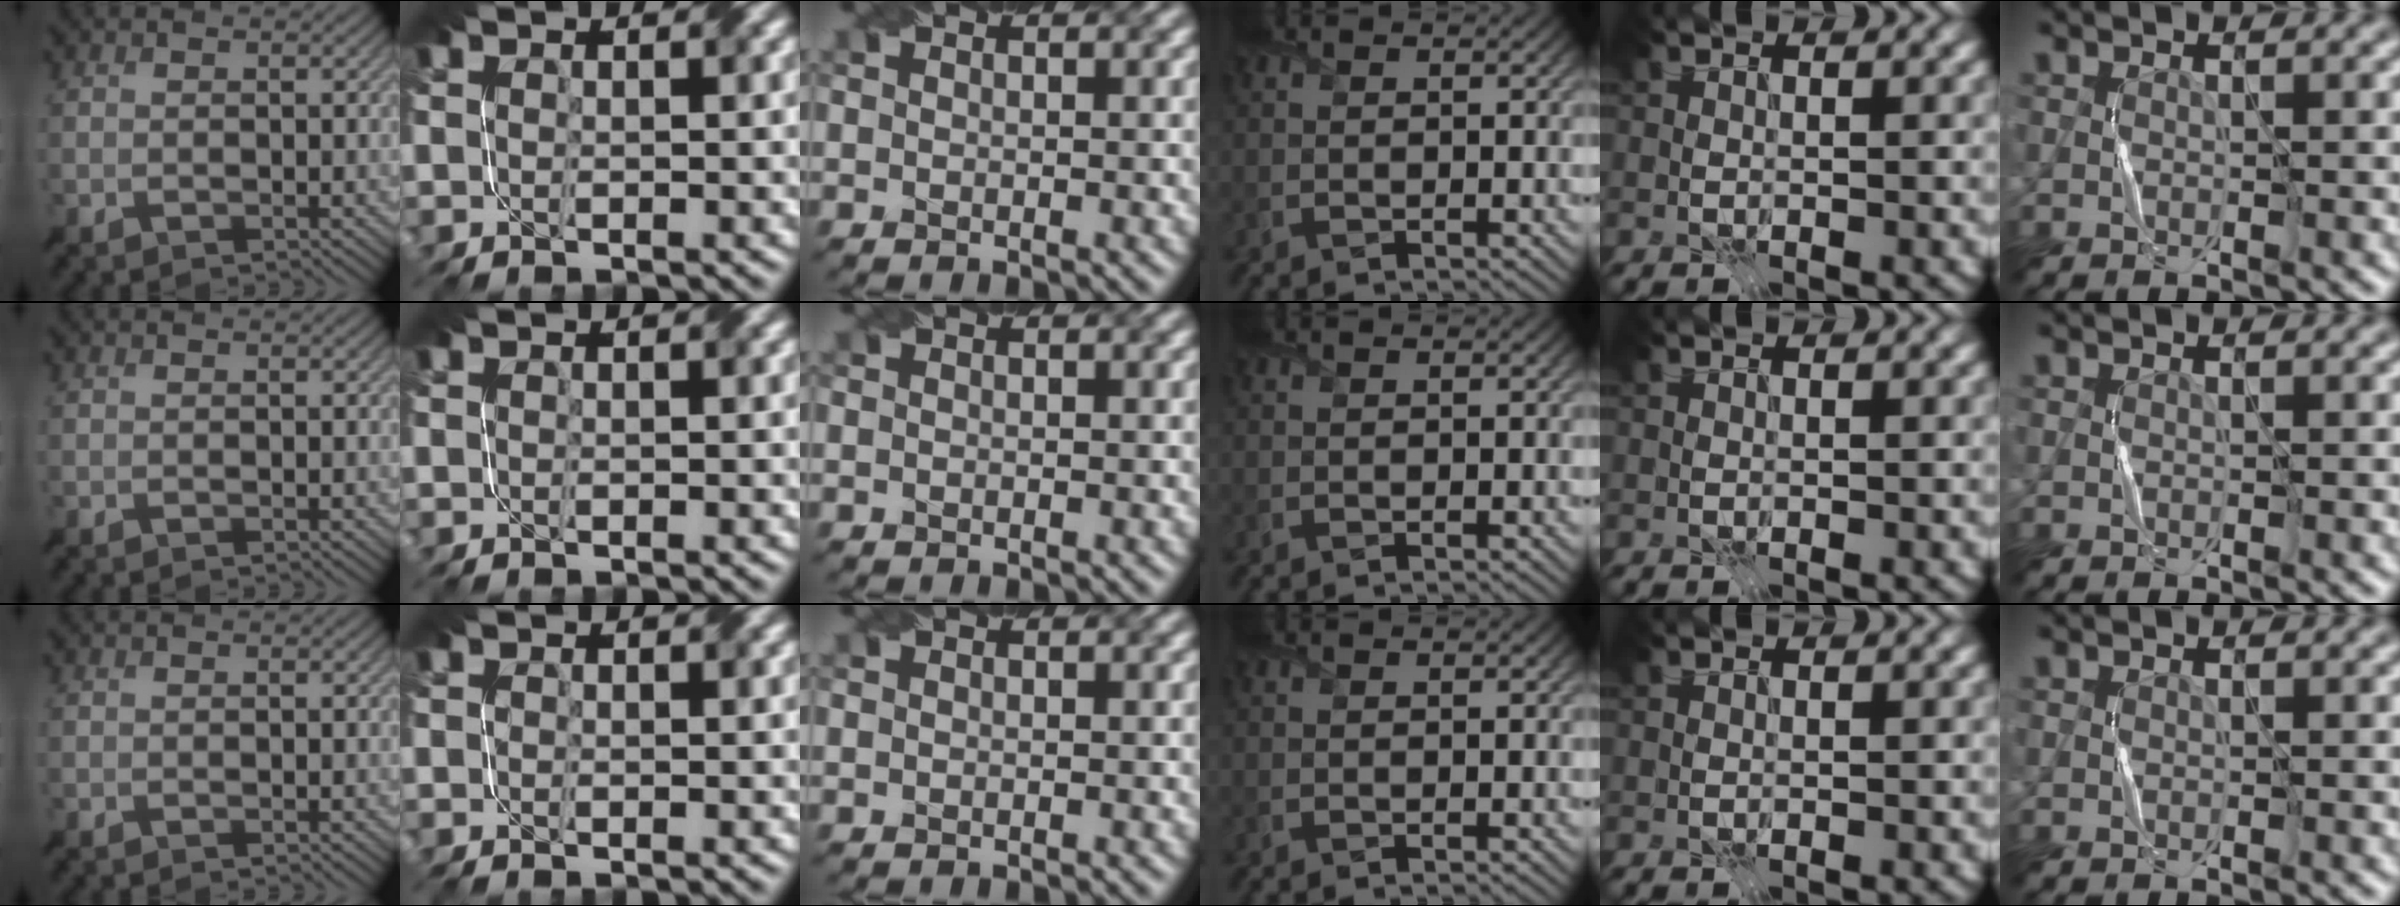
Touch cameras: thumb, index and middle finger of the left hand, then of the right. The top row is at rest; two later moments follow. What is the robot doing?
{"motion": "fold", "object": "coffee filter"}